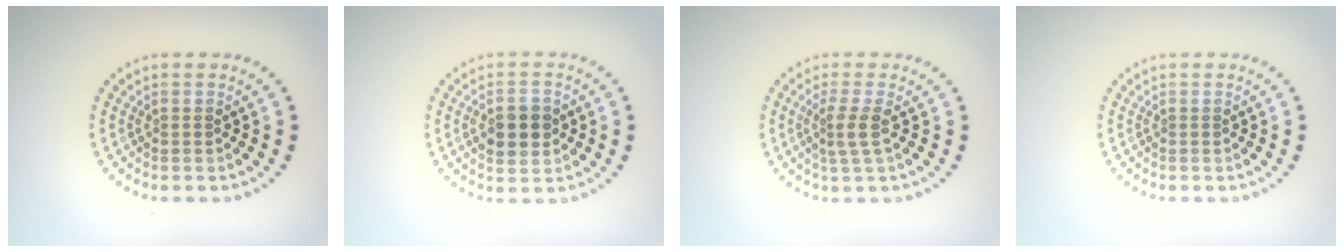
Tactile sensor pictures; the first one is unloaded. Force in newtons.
{"total": 3.8, "press": 3.8, "slide": 0.0}
{"total": 2.0, "press": 1.4, "slide": 1.3}
{"total": 0.0}